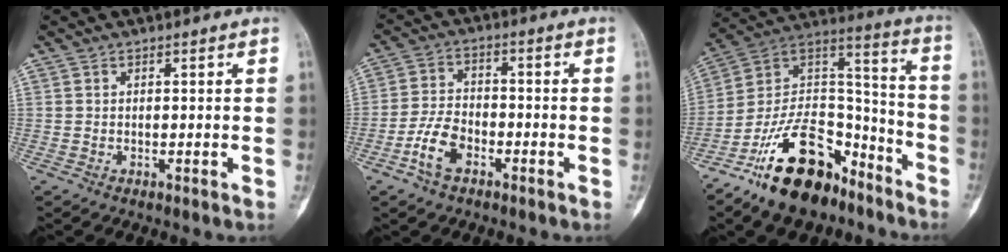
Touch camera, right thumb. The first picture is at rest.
{"total": 6.8, "force": [-3.6, 4.0, 4.1], "torque": [-0.078, 0.024, -0.074]}
{"total": 21.3, "force": [-14.0, 11.0, 11.7], "torque": [-0.173, 0.111, -0.246]}